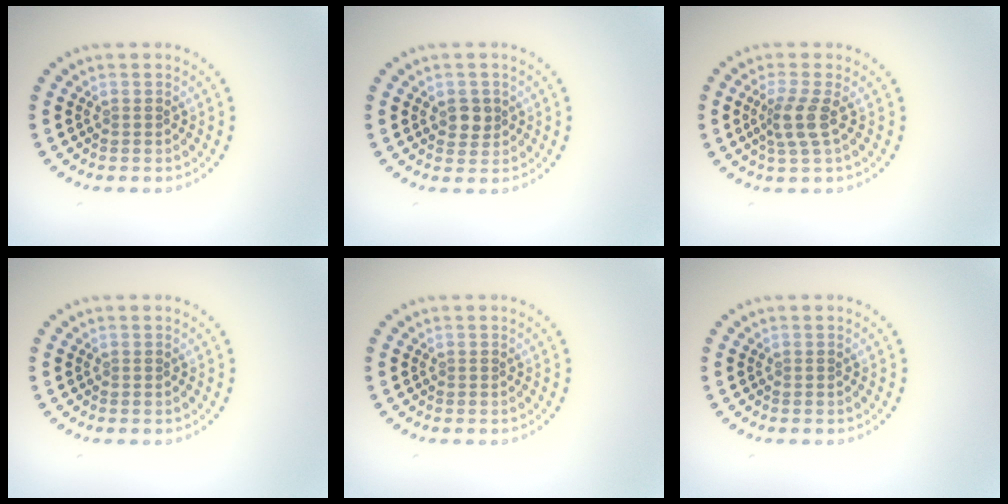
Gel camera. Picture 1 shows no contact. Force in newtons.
{"total": 1.9, "press": 1.9, "slide": 0.6}
{"total": 2.7, "press": 2.1, "slide": 1.7}
{"total": 0.0}
{"total": 0.0}
{"total": 0.0}